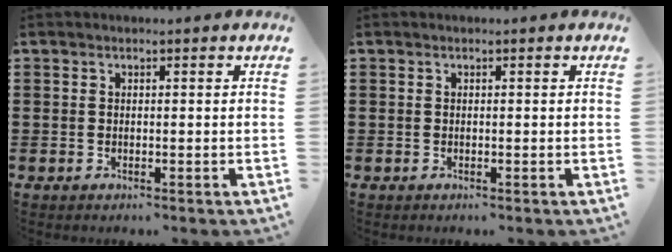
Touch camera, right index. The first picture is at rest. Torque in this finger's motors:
{"motor_torque": [-0.62, 0.63, 0.00, 0.00]}